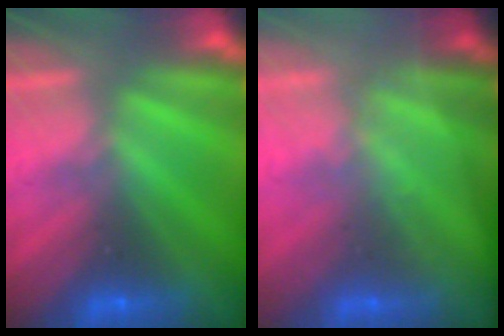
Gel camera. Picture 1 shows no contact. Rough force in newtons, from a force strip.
{"total": 1.3}